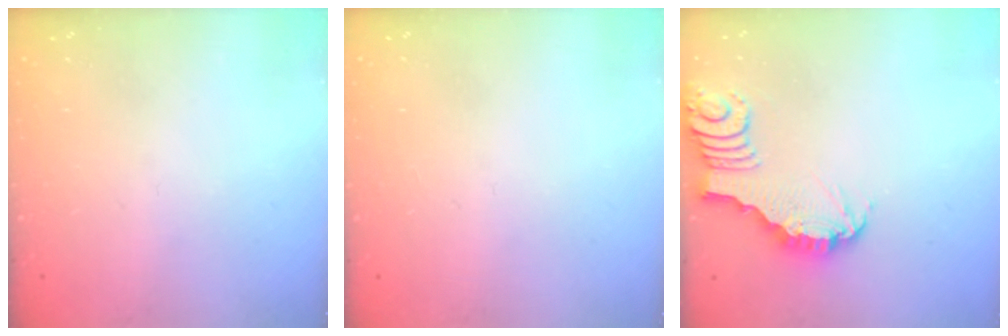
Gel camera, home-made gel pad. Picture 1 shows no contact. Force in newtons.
{"total": 0.0}
{"total": 3.6, "press": 3.6, "slide": 0.4}